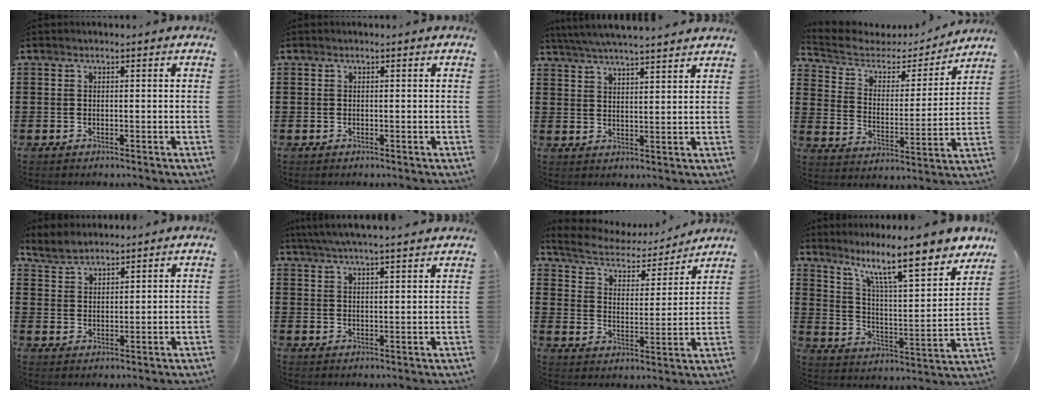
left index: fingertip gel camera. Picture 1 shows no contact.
{"total": 0.0}
{"total": 4.7, "force": [4.5, -0.4, 1.4], "torque": [-0.042, -0.021, 0.078]}
{"total": 4.8, "force": [4.0, 2.3, 1.2], "torque": [-0.054, -0.025, 0.063]}
{"total": 3.2, "force": [3.1, 0.8, 0.1], "torque": [-0.014, -0.003, 0.058]}
{"total": 4.3, "force": [3.9, -0.2, 1.8], "torque": [-0.046, -0.014, 0.069]}
{"total": 4.8, "force": [4.5, 1.1, 1.4], "torque": [-0.053, -0.030, 0.071]}
{"total": 11.4, "force": [9.1, 1.1, 6.9], "torque": [-0.149, -0.057, 0.147]}